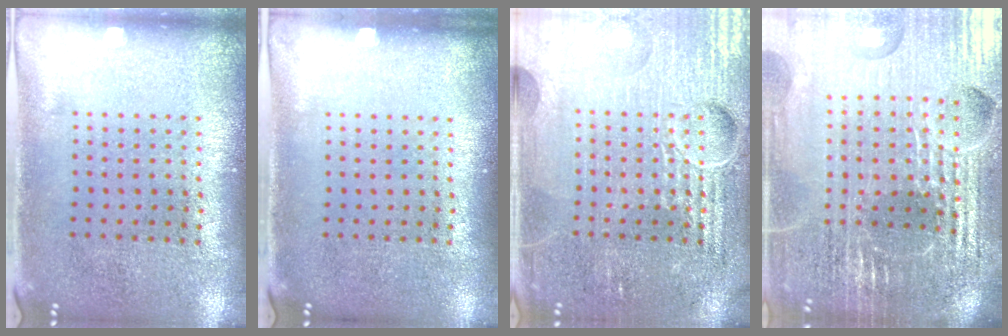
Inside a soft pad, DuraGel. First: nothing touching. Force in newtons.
{"total": 0.0}
{"total": 7.2, "press": 7.2, "slide": 0.8}
{"total": 6.6, "press": 5.8, "slide": 3.2}